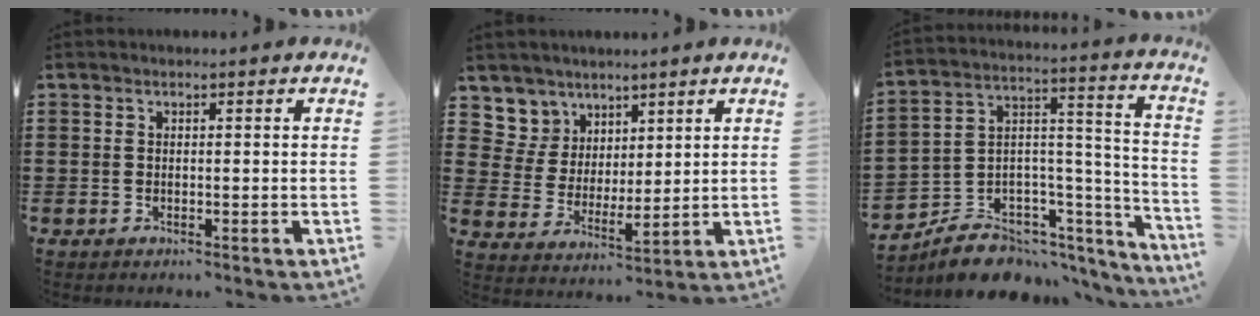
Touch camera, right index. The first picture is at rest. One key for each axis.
{"total": 5.8, "fx": 4.2, "fy": 3.9, "fz": -0.7, "tx": -0.026, "ty": -0.019, "tz": 0.079}
{"total": 7.9, "fx": -6.1, "fy": 4.5, "fz": 2.1, "tx": -0.037, "ty": 0.018, "tz": -0.106}